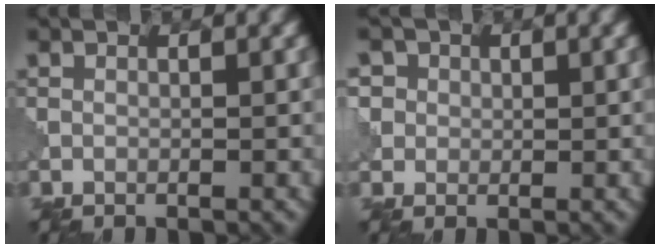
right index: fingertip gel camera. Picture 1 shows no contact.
{"total": 1.9, "force": [0.6, 1.7, -0.6], "torque": [0.003, 0.000, 0.007]}